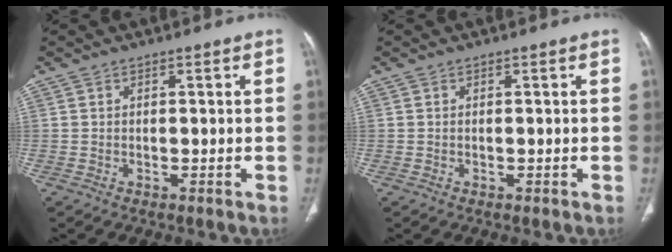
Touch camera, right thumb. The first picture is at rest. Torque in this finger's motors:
{"motor_torque": [0.44, -0.21, -0.19, -0.25, -0.03]}